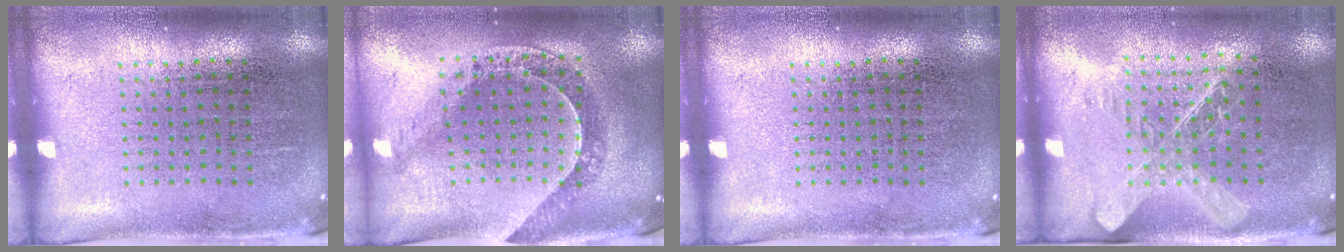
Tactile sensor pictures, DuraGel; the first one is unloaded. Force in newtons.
{"total": 1.2, "press": 1.2, "slide": 0.3}
{"total": 0.0}
{"total": 1.5, "press": 1.3, "slide": 0.8}